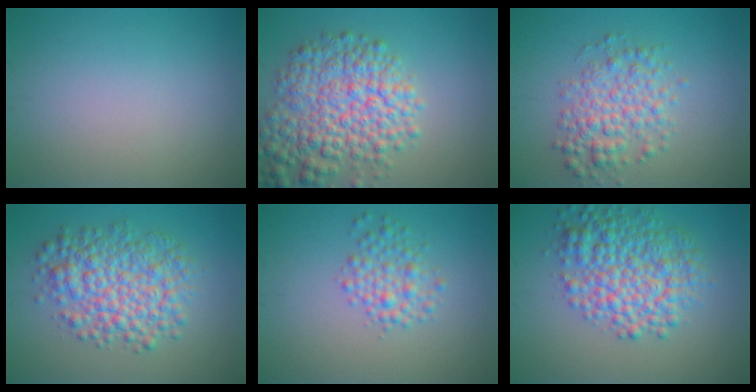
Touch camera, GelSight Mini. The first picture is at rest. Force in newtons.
{"total": 8.2, "press": 8.2, "slide": 0.3}
{"total": 4.4, "press": 4.4, "slide": 0.1}
{"total": 6.8, "press": 6.8, "slide": 0.0}
{"total": 2.7, "press": 2.7, "slide": 0.1}
{"total": 7.3, "press": 7.3, "slide": 0.1}